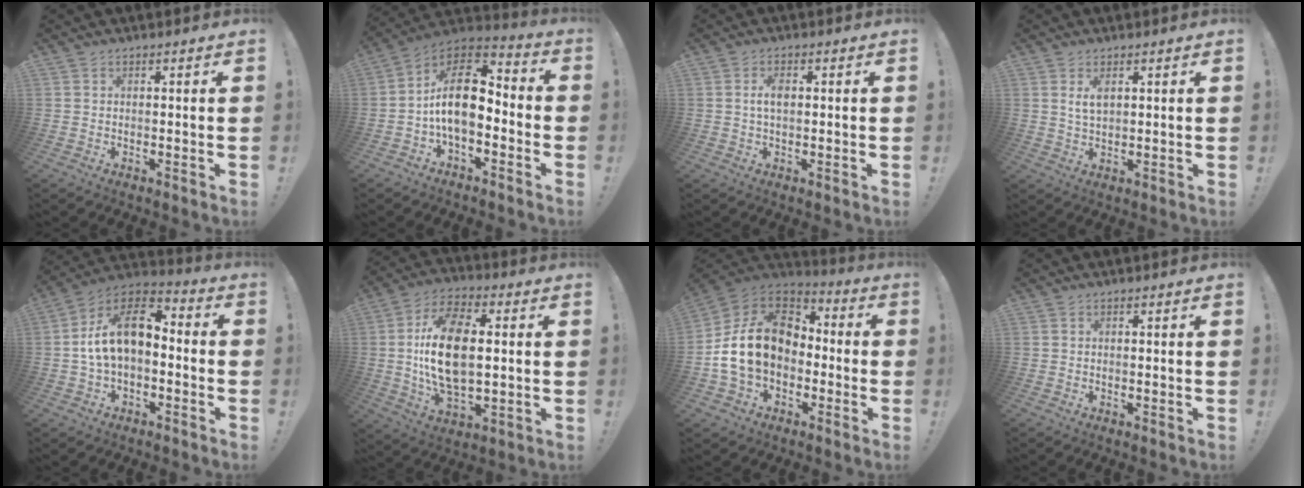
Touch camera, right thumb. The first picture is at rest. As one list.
[{"total": 15.5, "force": [-0.6, 8.5, 13.0], "torque": [-0.230, 0.011, -0.009]}, {"total": 3.0, "force": [0.3, 1.5, 2.6], "torque": [-0.044, 0.005, 0.001]}, {"total": 3.8, "force": [1.7, 1.8, 2.9], "torque": [-0.046, -0.007, 0.028]}, {"total": 14.5, "force": [1.3, 8.6, 11.6], "torque": [-0.196, 0.007, 0.026]}, {"total": 16.8, "force": [1.5, 9.4, 13.9], "torque": [-0.258, -0.001, 0.021]}, {"total": 19.1, "force": [0.9, 14.1, 12.8], "torque": [-0.214, 0.014, 0.027]}, {"total": 0.0}]